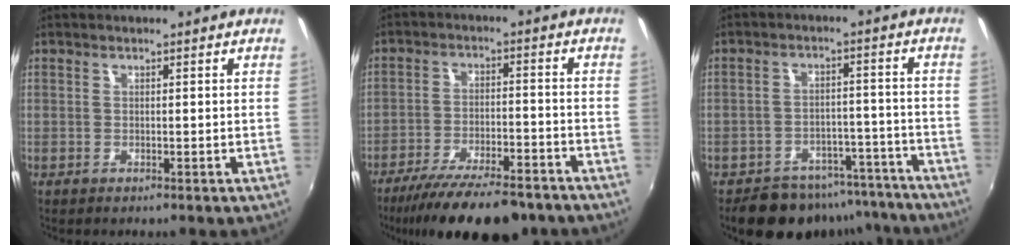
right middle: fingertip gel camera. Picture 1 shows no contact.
{"total": 17.5, "force": [-14.2, 4.5, 9.2], "torque": [-0.177, -0.034, -0.214]}
{"total": 14.7, "force": [-12.4, 6.7, 4.1], "torque": [-0.084, 0.028, -0.149]}